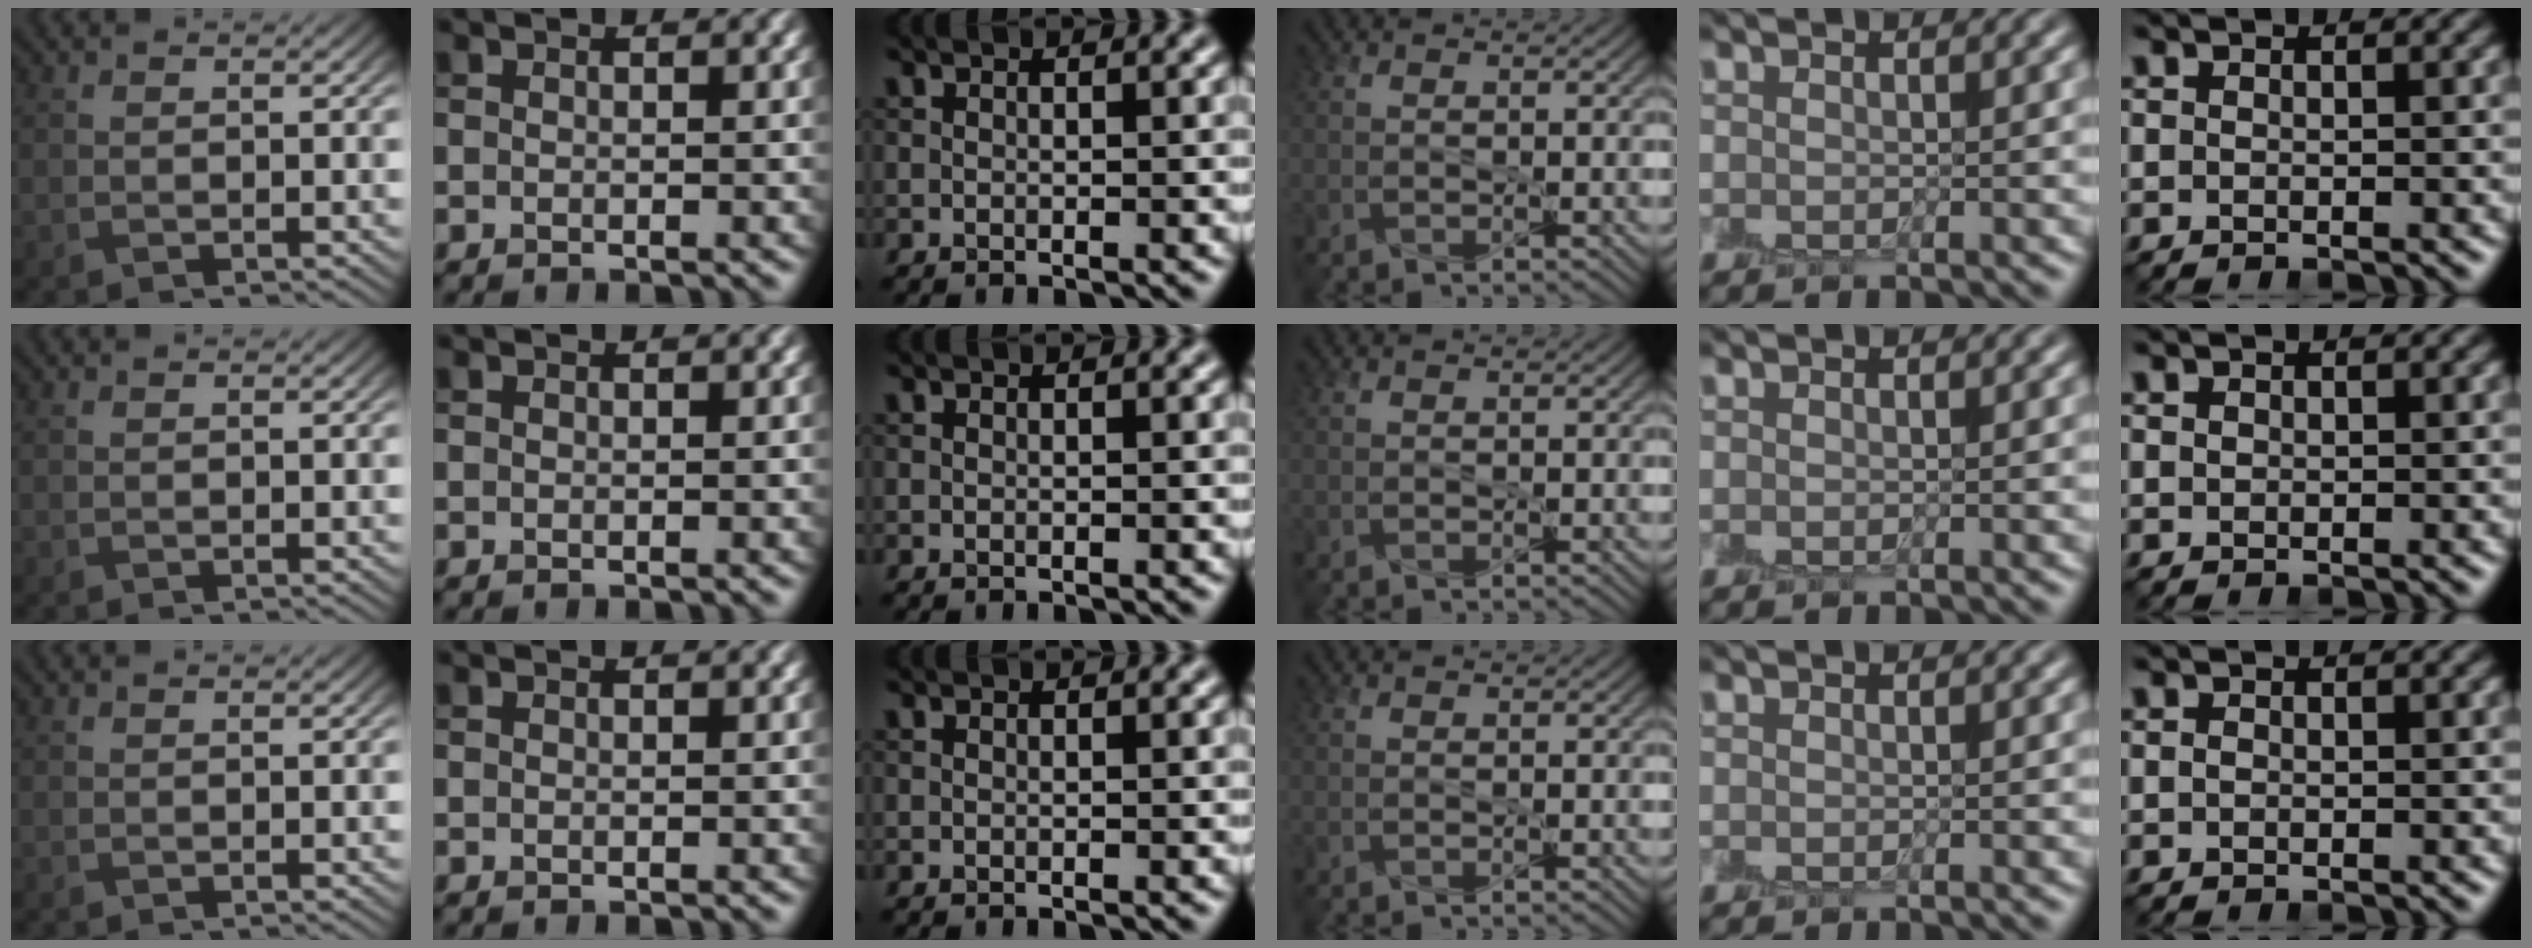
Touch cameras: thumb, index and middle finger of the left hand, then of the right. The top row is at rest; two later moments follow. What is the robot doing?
{"motion": "peel", "object": "small bumper sticker"}